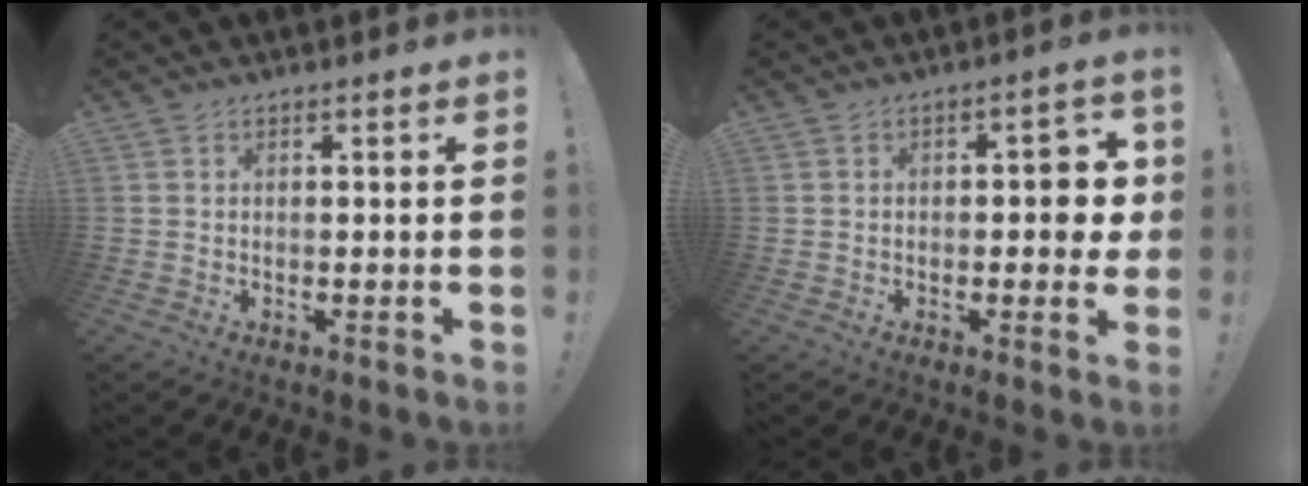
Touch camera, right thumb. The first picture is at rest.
{"total": 5.7, "force": [-0.6, 3.2, 4.7], "torque": [-0.046, 0.006, -0.013]}